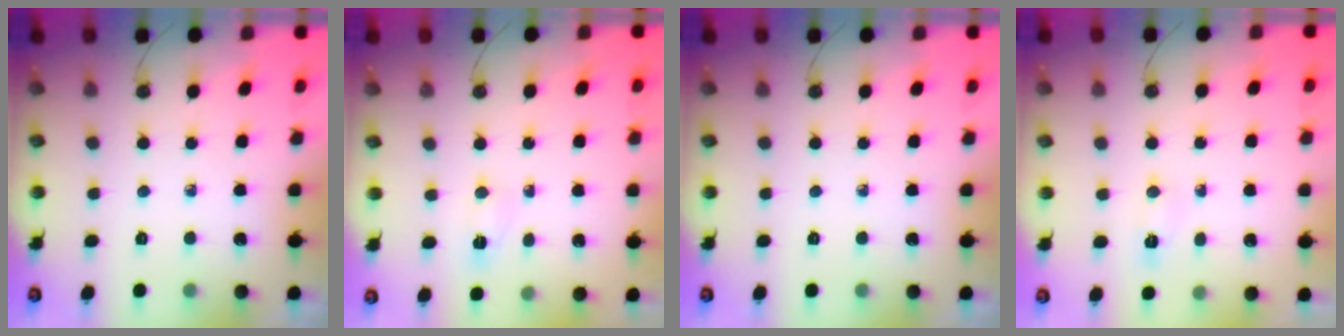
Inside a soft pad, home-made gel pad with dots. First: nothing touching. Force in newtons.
{"total": 2.7, "press": 2.5, "slide": 1.1}
{"total": 0.0}
{"total": 4.6, "press": 3.9, "slide": 2.6}